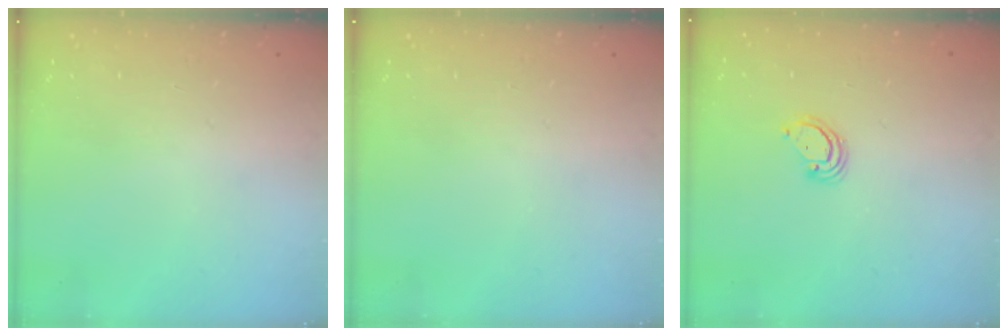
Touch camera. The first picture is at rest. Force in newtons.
{"total": 0.0}
{"total": 3.6, "press": 3.6, "slide": 0.3}